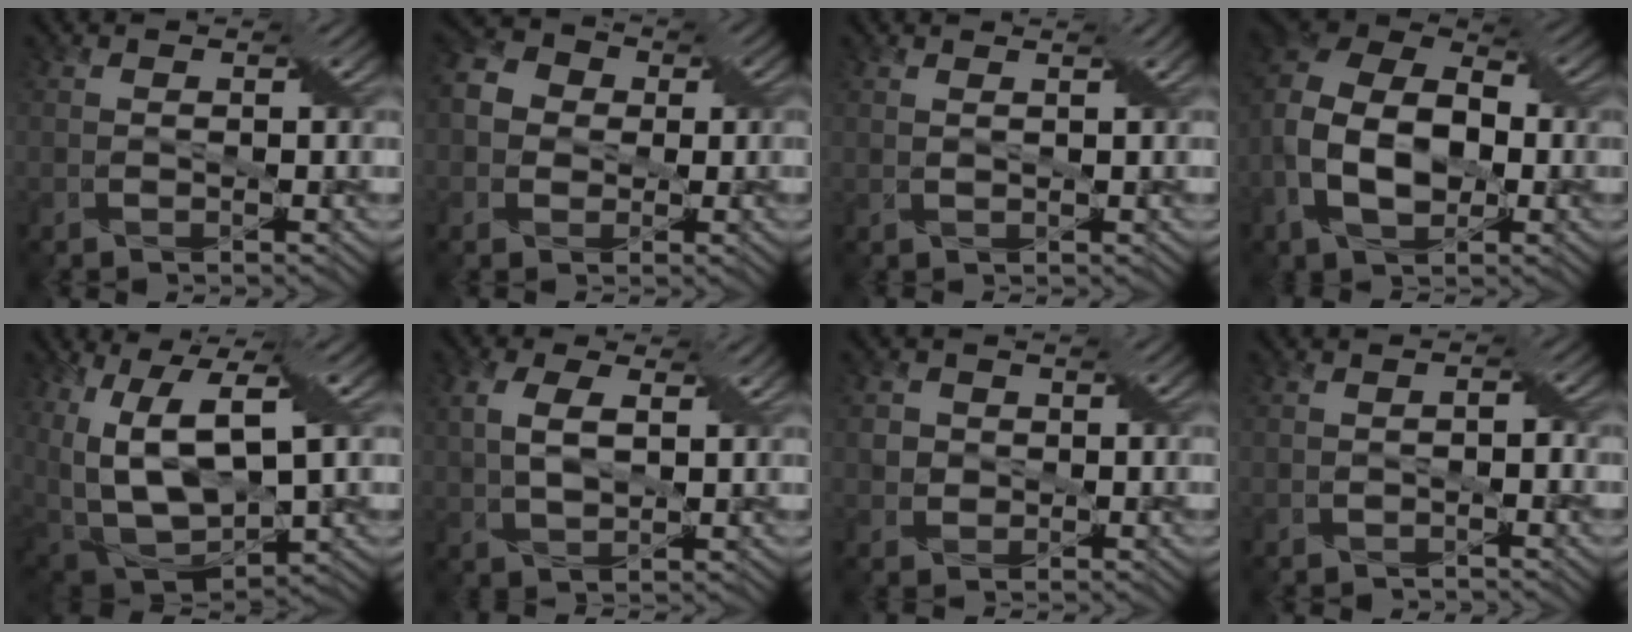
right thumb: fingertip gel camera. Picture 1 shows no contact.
{"total": 5.1, "force": [0.1, 4.6, 2.3], "torque": [-0.063, 0.009, -0.004]}
{"total": 1.4, "force": [1.1, 0.2, 0.9], "torque": [-0.016, -0.005, 0.013]}
{"total": 13.5, "force": [-2.6, 8.9, 9.8], "torque": [-0.226, -0.012, -0.053]}
{"total": 17.2, "force": [3.2, 9.6, 13.9], "torque": [-0.291, -0.004, 0.087]}
{"total": 6.3, "force": [1.6, 3.6, 4.9], "torque": [-0.116, 0.006, 0.031]}
{"total": 2.8, "force": [0.4, 2.7, 0.7], "torque": [-0.026, -0.002, 0.004]}
{"total": 1.4, "force": [-0.8, 0.9, 0.8], "torque": [-0.014, 0.003, -0.015]}